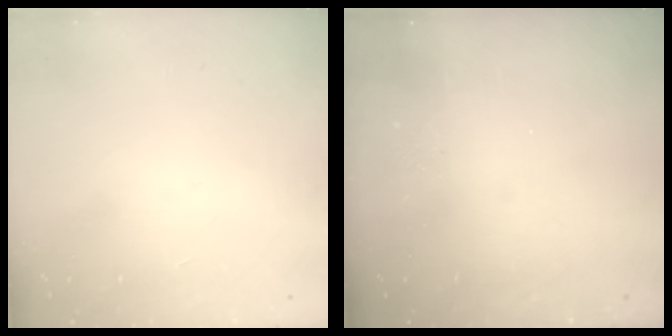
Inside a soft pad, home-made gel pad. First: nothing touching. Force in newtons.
{"total": 0.0}